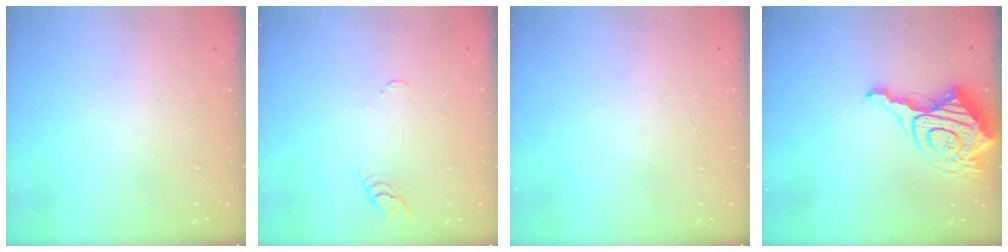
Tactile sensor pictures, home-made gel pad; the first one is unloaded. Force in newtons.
{"total": 3.5, "press": 3.5, "slide": 0.2}
{"total": 3.5, "press": 3.5, "slide": 0.3}
{"total": 16.6, "press": 16.5, "slide": 1.9}